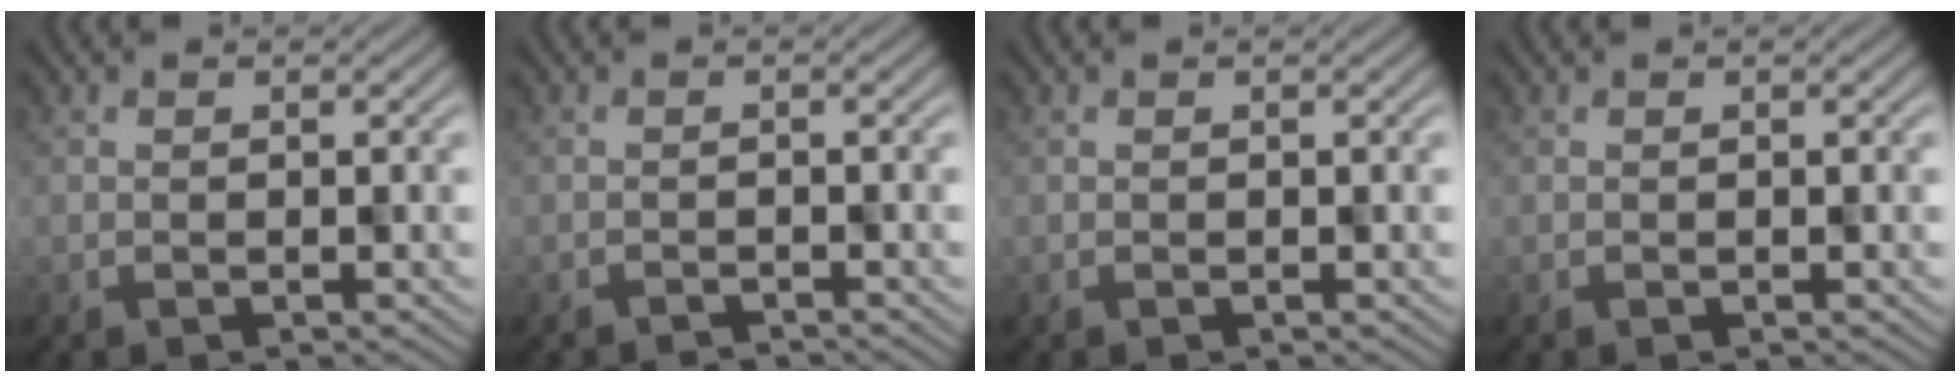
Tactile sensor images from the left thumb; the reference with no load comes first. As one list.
[{"total": 1.1, "force": [-1.1, 0.0, 0.1], "torque": [0.003, 0.003, -0.022]}, {"total": 0.0}, {"total": 0.0}]